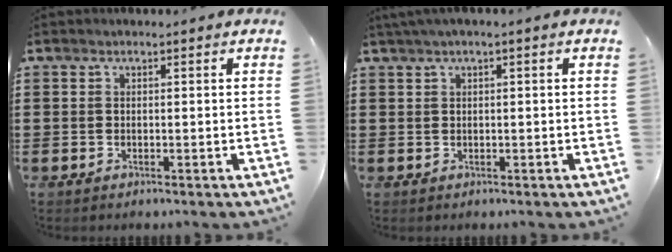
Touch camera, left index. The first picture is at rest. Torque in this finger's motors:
{"motor_torque": [1.10, -1.04, 0.41, 0.12]}